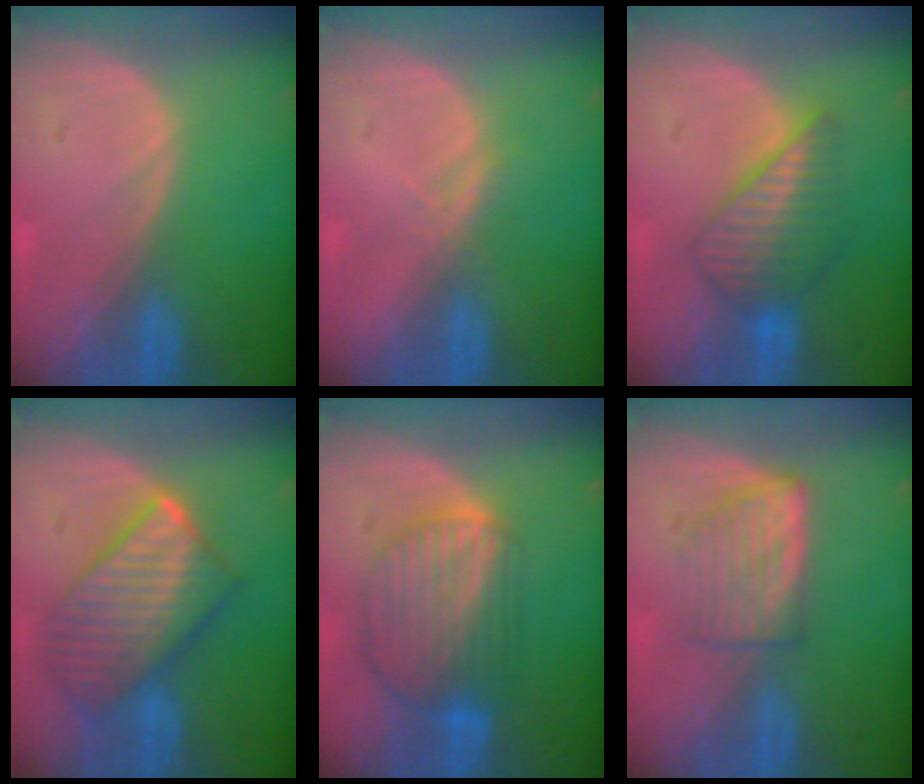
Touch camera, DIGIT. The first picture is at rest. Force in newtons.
{"total": 1.5, "press": 1.3, "slide": 0.8}
{"total": 6.3, "press": 6.3, "slide": 0.2}
{"total": 10.2, "press": 10.2, "slide": 0.7}
{"total": 8.7, "press": 7.6, "slide": 4.3}
{"total": 5.9, "press": 5.4, "slide": 2.4}